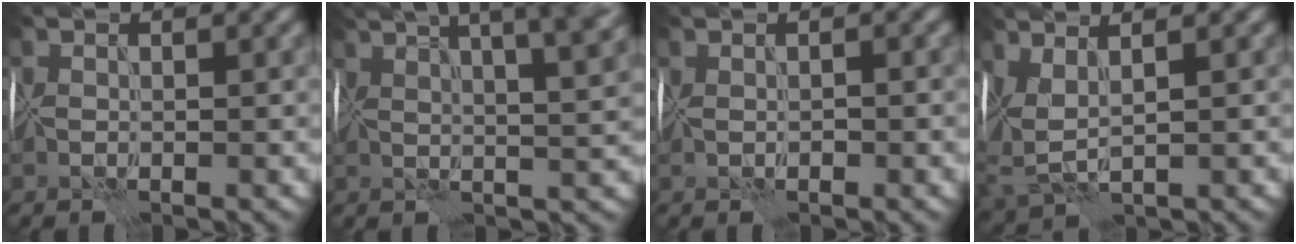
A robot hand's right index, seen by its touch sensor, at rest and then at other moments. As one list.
[{"total": 14.4, "force": [8.0, 5.6, 10.6], "torque": [-0.102, 0.065, 0.078]}, {"total": 1.6, "force": [0.0, 0.7, 1.5], "torque": [-0.023, 0.000, 0.006]}, {"total": 4.6, "force": [1.7, 2.0, 3.8], "torque": [-0.089, 0.000, 0.042]}]